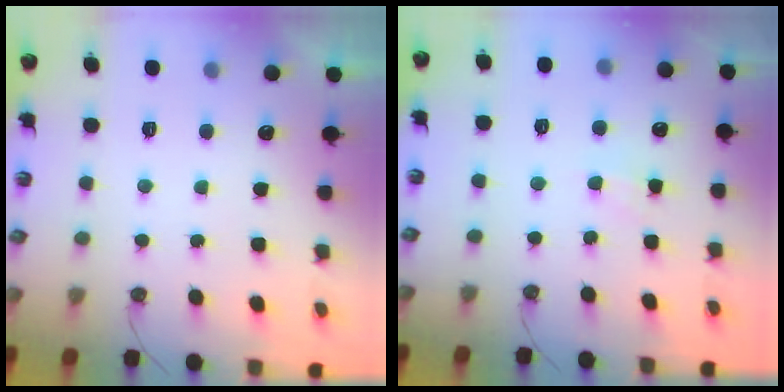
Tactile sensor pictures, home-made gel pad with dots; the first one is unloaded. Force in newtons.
{"total": 2.5, "press": 2.4, "slide": 0.4}